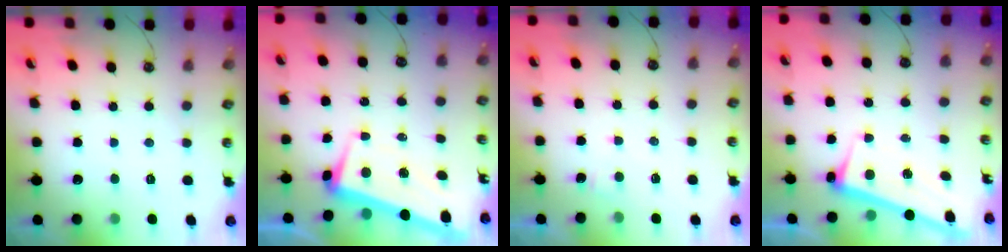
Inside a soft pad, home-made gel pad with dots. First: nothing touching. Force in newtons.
{"total": 2.2, "press": 0.7, "slide": 2.1}
{"total": 2.6, "press": 2.6, "slide": 0.1}
{"total": 2.9, "press": 2.9, "slide": 0.4}